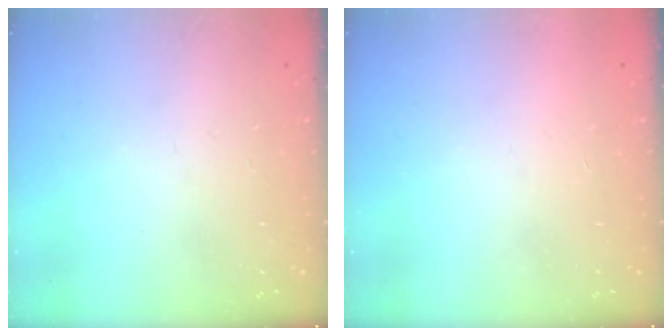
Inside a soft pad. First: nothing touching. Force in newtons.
{"total": 1.6, "press": 1.6, "slide": 0.1}